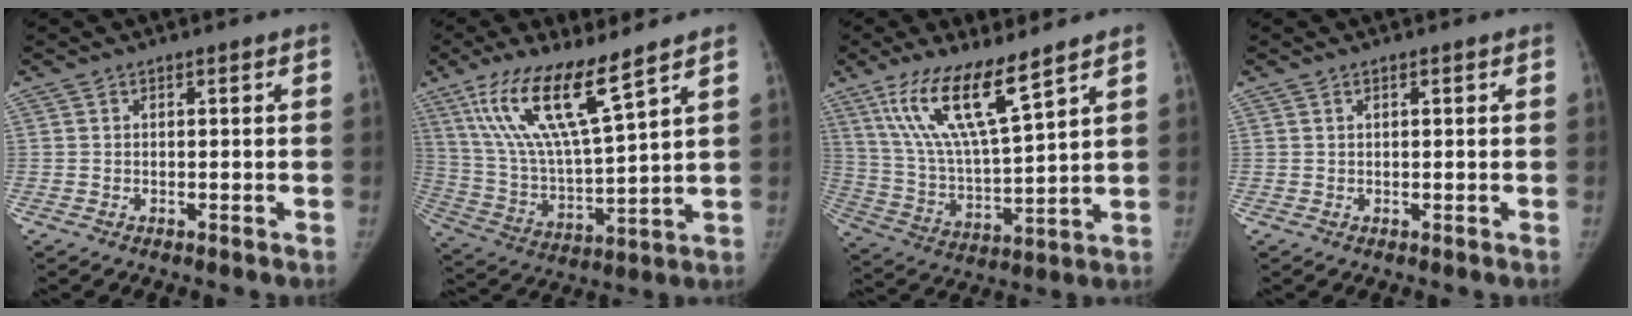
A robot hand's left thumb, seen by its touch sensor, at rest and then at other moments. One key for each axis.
{"total": 16.8, "fx": 10.2, "fy": 2.9, "fz": 13.0, "tx": -0.248, "ty": -0.053, "tz": 0.207}
{"total": 15.3, "fx": 9.6, "fy": 2.9, "fz": 11.6, "tx": -0.218, "ty": -0.051, "tz": 0.198}
{"total": 0.6, "fx": 0.3, "fy": 0.2, "fz": 0.5, "tx": -0.009, "ty": 0.002, "tz": 0.005}